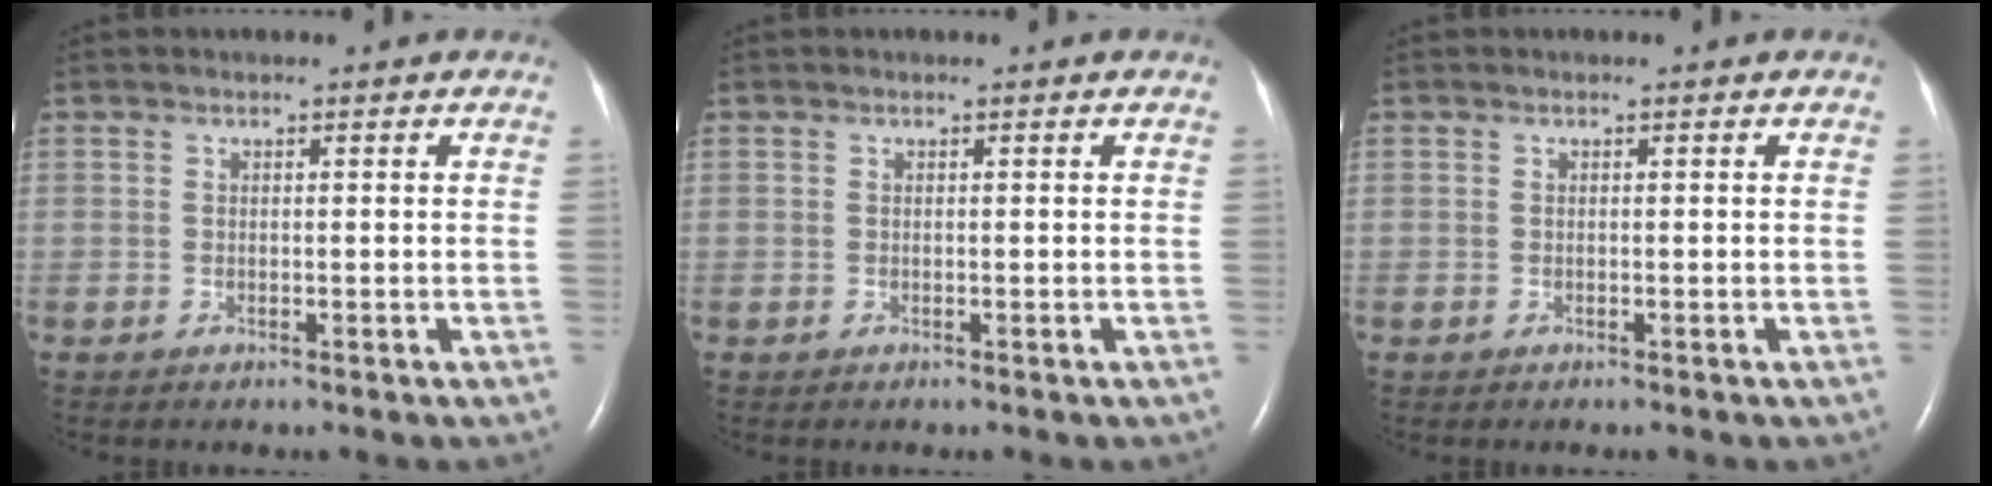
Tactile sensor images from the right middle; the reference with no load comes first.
{"total": 0.0}
{"total": 0.0}